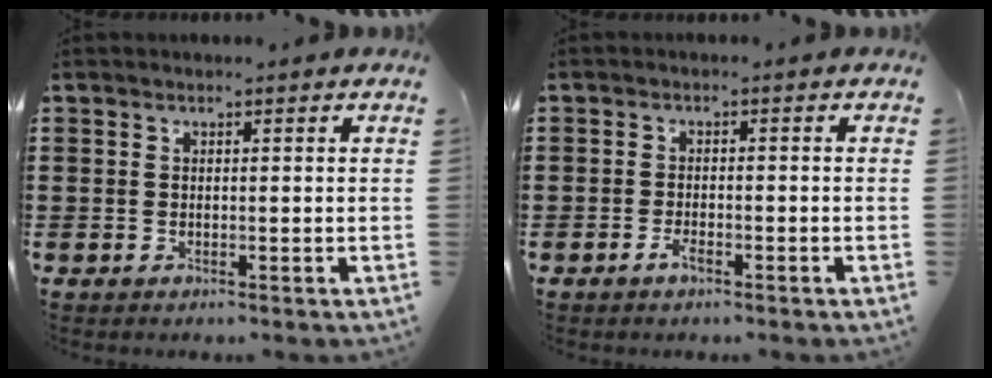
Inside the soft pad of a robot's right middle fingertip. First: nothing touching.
{"total": 1.9, "force": [-1.1, 0.6, 1.5], "torque": [-0.034, -0.002, -0.024]}